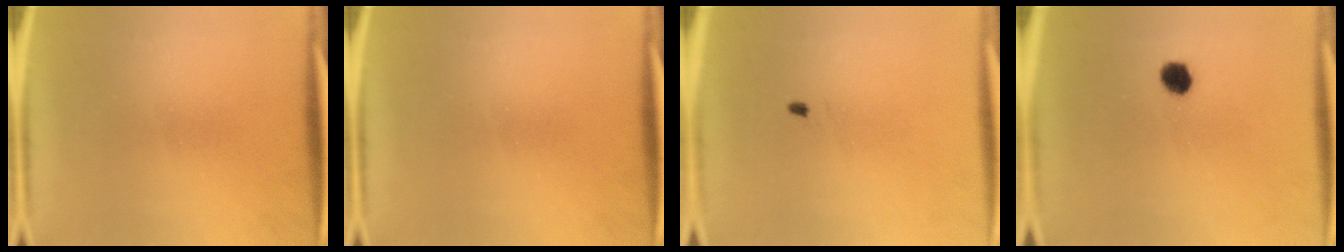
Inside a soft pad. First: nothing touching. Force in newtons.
{"total": 0.0}
{"total": 0.5}
{"total": 3.3}